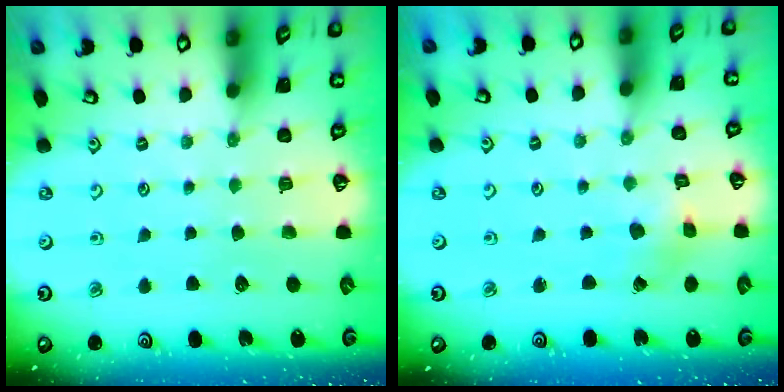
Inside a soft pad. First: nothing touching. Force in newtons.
{"total": 1.4, "press": 1.4, "slide": 0.2}